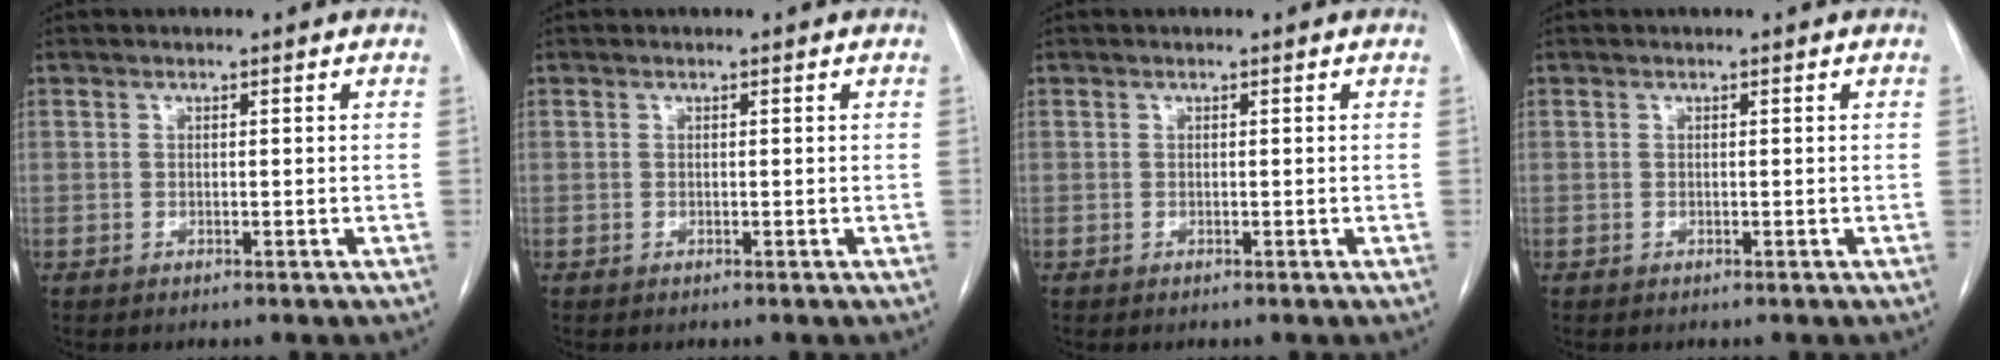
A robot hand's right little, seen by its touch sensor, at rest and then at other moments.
{"total": 0.0}
{"total": 0.0}
{"total": 0.0}